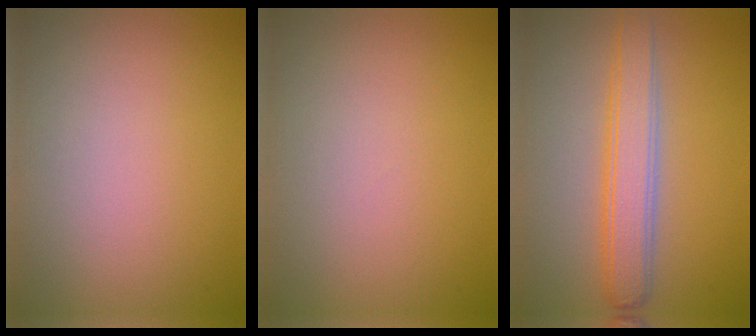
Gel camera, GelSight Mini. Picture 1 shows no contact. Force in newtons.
{"total": 0.0}
{"total": 4.2, "press": 4.2, "slide": 0.1}